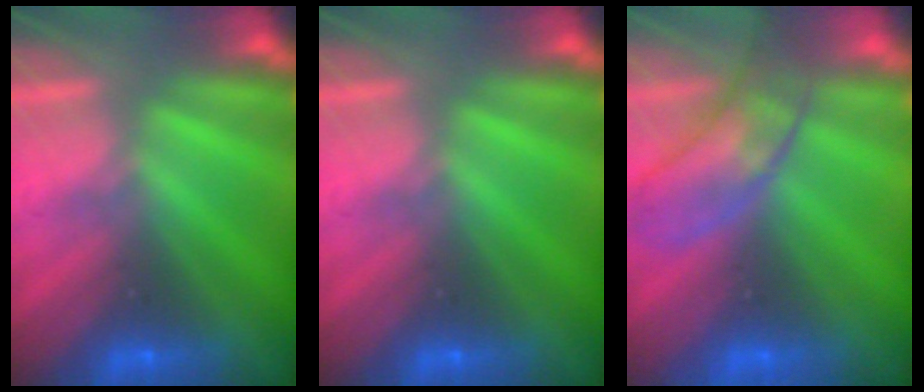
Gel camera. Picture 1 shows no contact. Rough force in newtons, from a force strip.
{"total": 0.0}
{"total": 2.9}